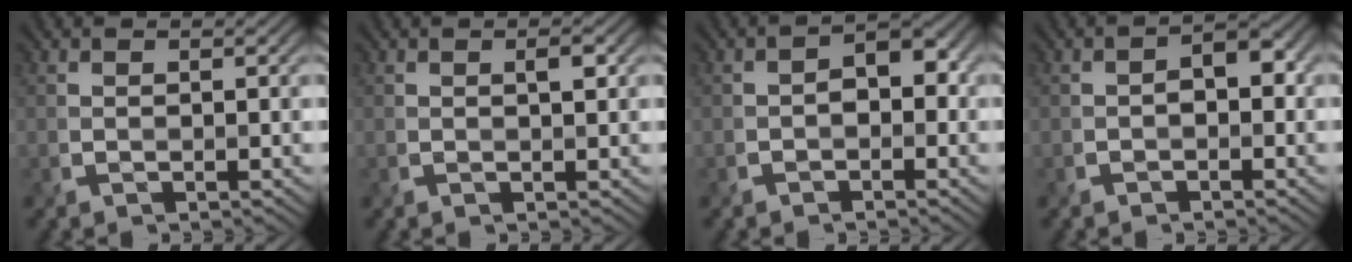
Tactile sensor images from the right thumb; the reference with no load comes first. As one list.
[{"total": 1.1, "force": [0.3, 0.4, 1.0], "torque": [-0.014, -0.001, 0.004]}, {"total": 3.1, "force": [-0.7, 2.2, 2.0], "torque": [-0.022, 0.001, -0.019]}, {"total": 3.2, "force": [-0.5, 2.1, 2.3], "torque": [-0.028, -0.001, -0.012]}]